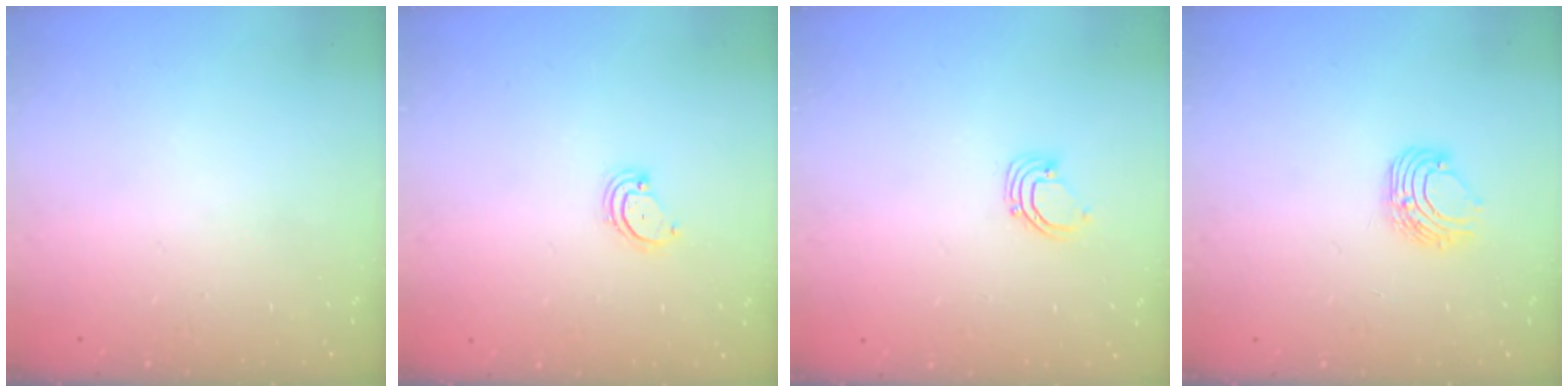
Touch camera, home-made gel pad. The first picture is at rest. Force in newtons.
{"total": 3.0, "press": 3.0, "slide": 0.4}
{"total": 2.7, "press": 2.7, "slide": 0.2}
{"total": 7.5, "press": 7.5, "slide": 0.7}